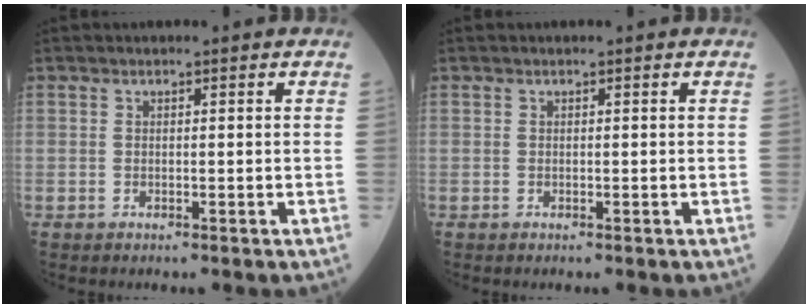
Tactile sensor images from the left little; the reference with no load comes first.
{"total": 0.0}